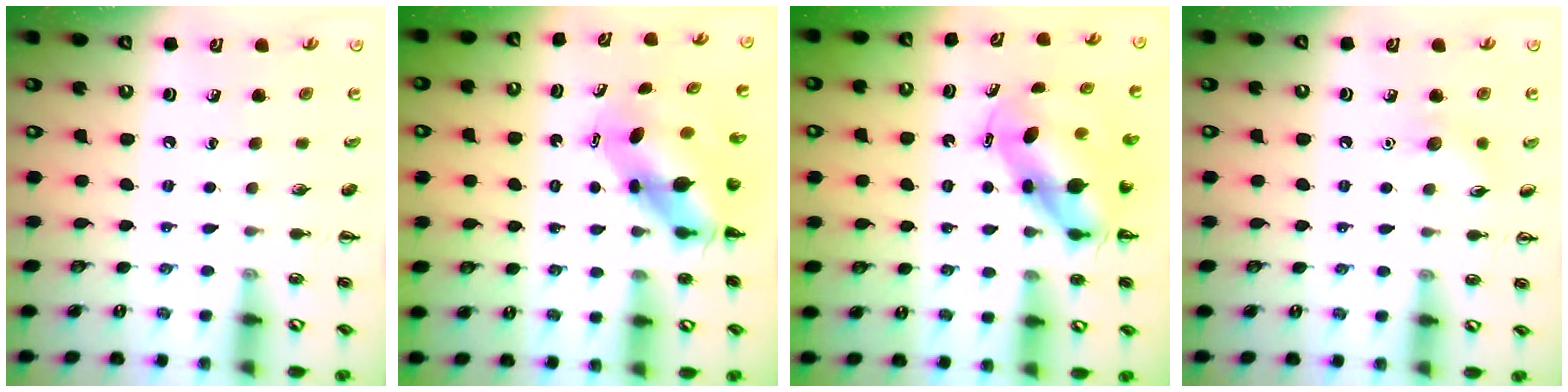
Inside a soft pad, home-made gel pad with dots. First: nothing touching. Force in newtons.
{"total": 5.9, "press": 5.7, "slide": 1.6}
{"total": 6.6, "press": 6.3, "slide": 1.9}
{"total": 6.4, "press": 6.1, "slide": 1.9}